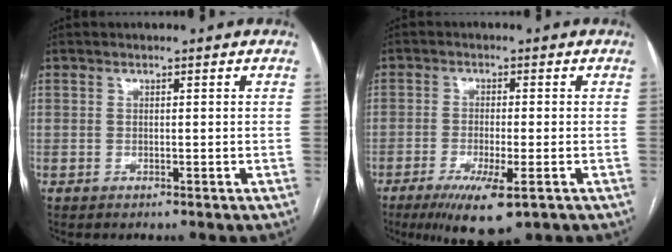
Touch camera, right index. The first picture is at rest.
{"total": 8.4, "force": [-4.5, 1.4, 6.9], "torque": [-0.122, -0.022, -0.070]}